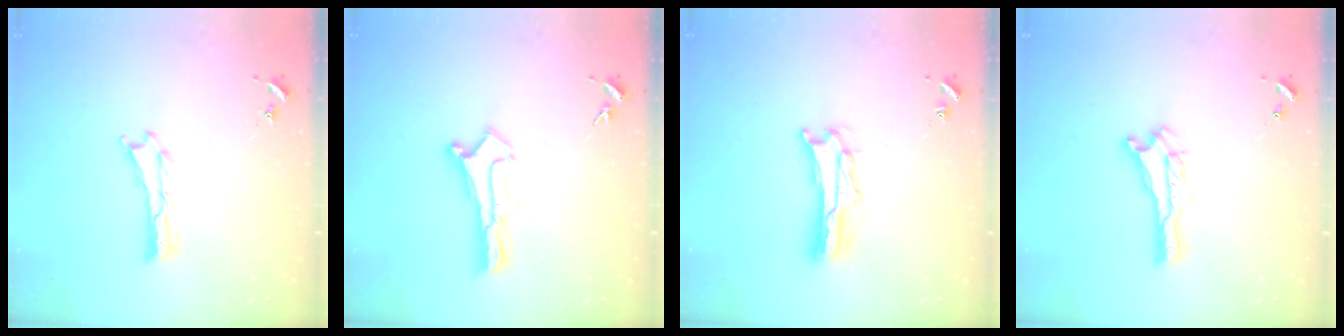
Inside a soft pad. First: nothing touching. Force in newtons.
{"total": 0.9, "press": 0.9, "slide": 0.1}
{"total": 3.0, "press": 2.9, "slide": 0.3}
{"total": 0.0}